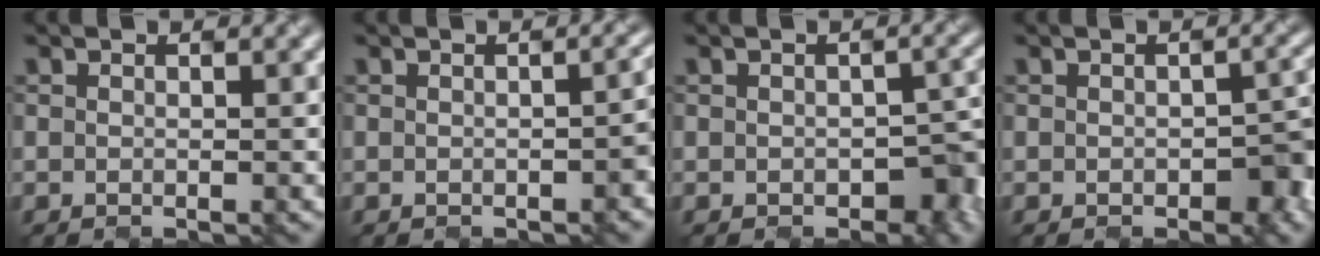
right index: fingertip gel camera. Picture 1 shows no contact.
{"total": 3.9, "force": [-0.3, 1.7, 3.5], "torque": [-0.011, 0.022, 0.003]}
{"total": 3.6, "force": [-1.4, 2.0, 2.7], "torque": [-0.033, -0.001, -0.005]}
{"total": 3.5, "force": [-1.1, 1.7, 2.8], "torque": [-0.034, 0.005, -0.004]}